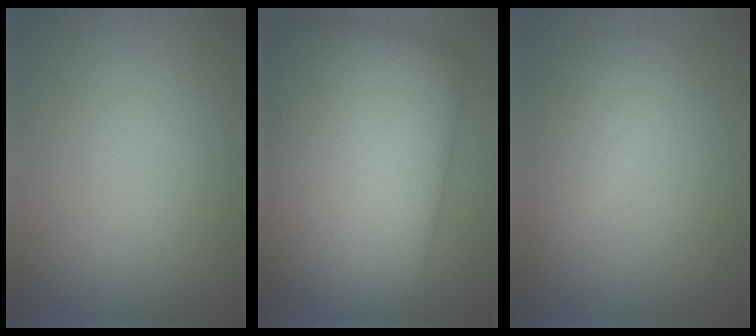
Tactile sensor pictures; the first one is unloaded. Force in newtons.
{"total": 16.9, "press": 16.9, "slide": 0.5}
{"total": 2.5, "press": 2.5, "slide": 0.2}